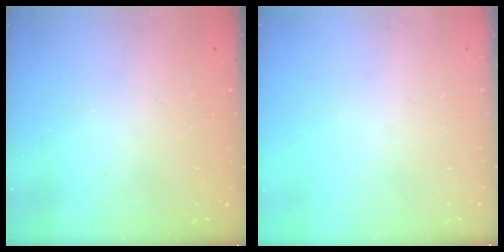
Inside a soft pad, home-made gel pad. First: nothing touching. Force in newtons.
{"total": 0.0}